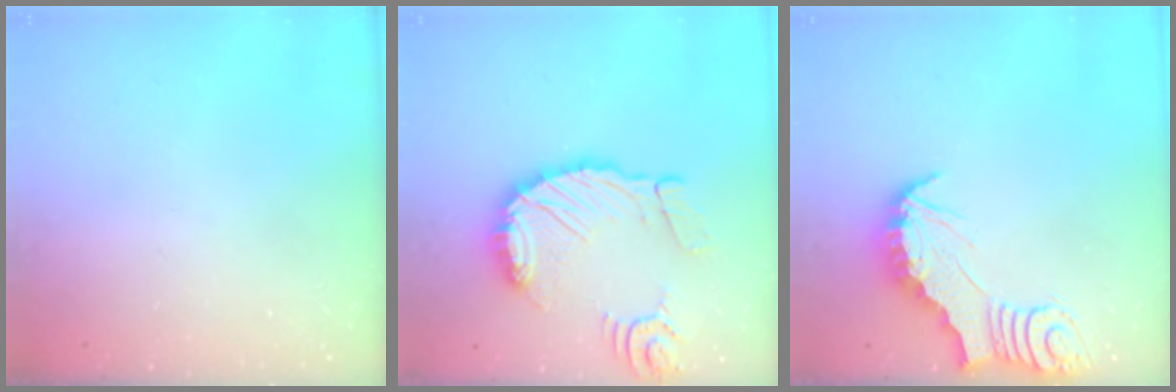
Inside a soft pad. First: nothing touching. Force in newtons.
{"total": 15.1, "press": 15.0, "slide": 1.8}
{"total": 3.0, "press": 3.0, "slide": 0.3}